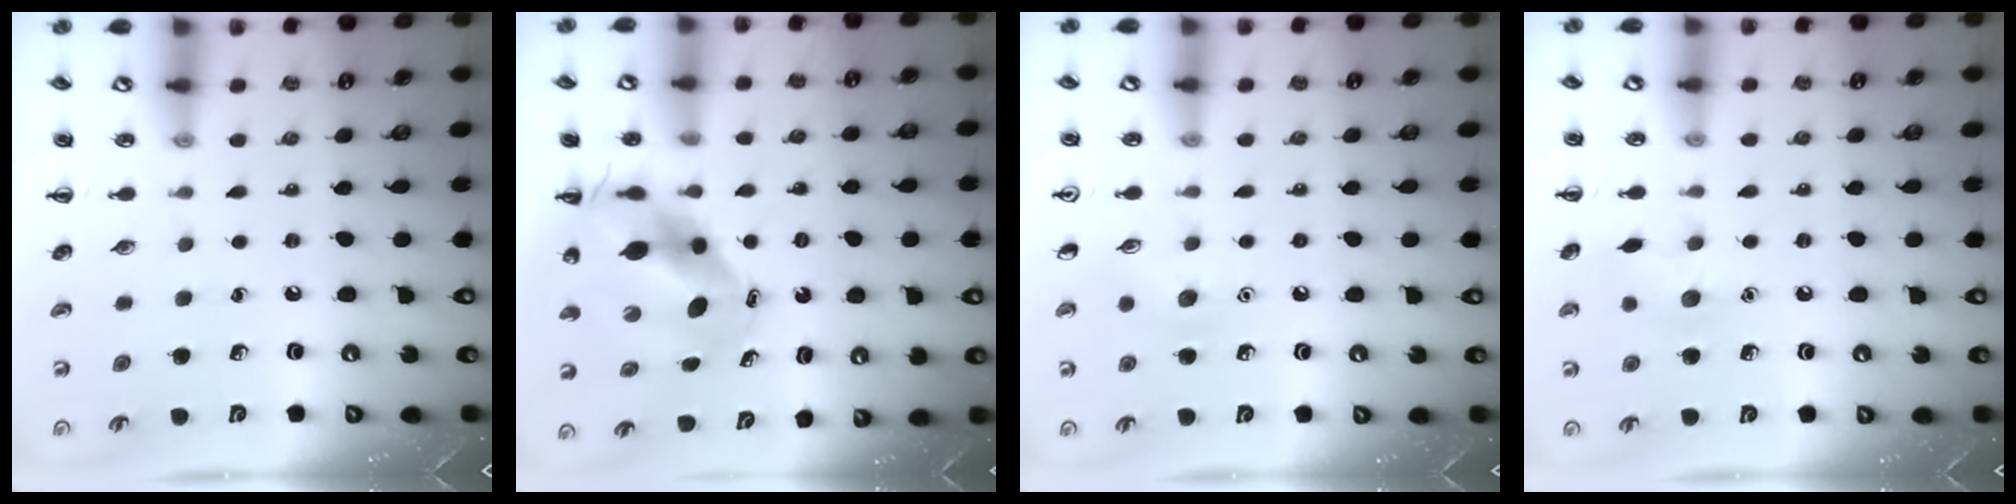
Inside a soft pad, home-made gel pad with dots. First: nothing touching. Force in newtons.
{"total": 9.5, "press": 9.2, "slide": 2.5}
{"total": 6.2, "press": 5.9, "slide": 1.8}
{"total": 6.9, "press": 6.8, "slide": 1.5}